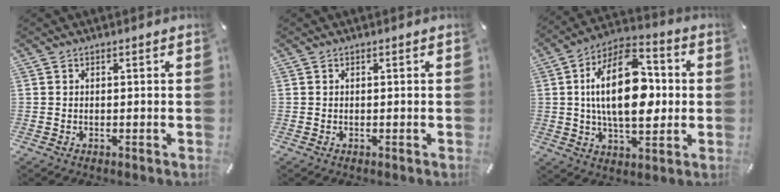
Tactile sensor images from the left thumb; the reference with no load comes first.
{"total": 0.0}
{"total": 20.4, "force": [1.5, 11.4, 16.8], "torque": [-0.309, 0.002, 0.020]}